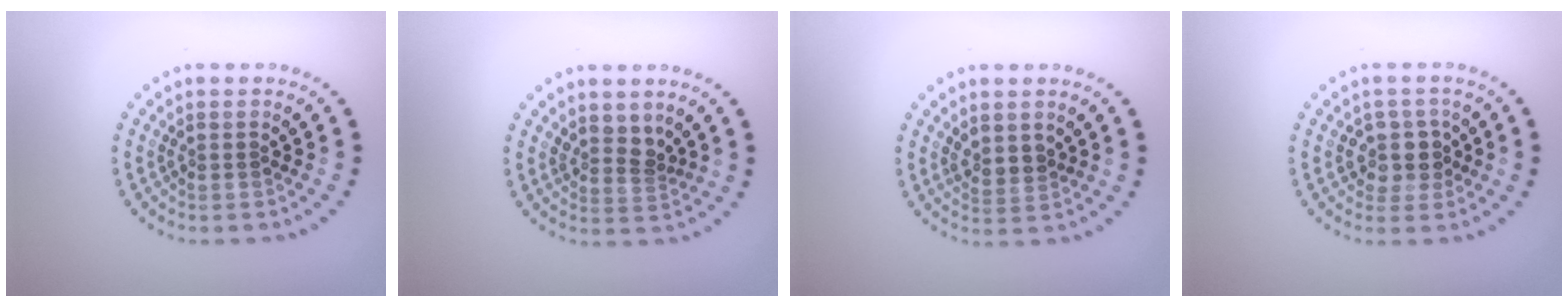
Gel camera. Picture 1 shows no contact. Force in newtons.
{"total": 2.0, "press": 1.4, "slide": 1.4}
{"total": 1.8, "press": 1.6, "slide": 0.9}
{"total": 2.9, "press": 2.4, "slide": 1.5}